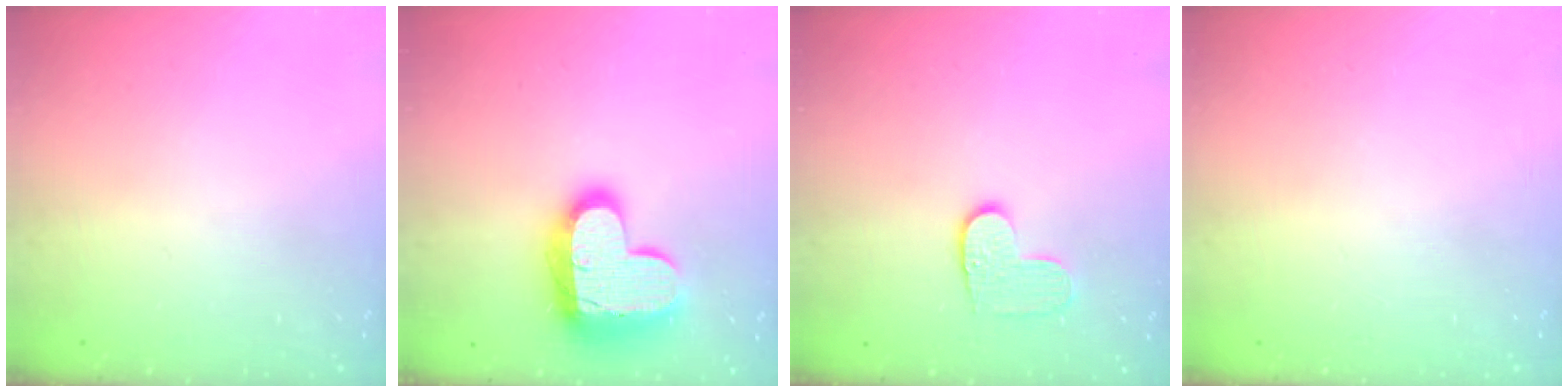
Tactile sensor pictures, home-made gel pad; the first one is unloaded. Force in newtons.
{"total": 18.5, "press": 18.5, "slide": 1.4}
{"total": 6.1, "press": 6.1, "slide": 0.4}
{"total": 0.0}